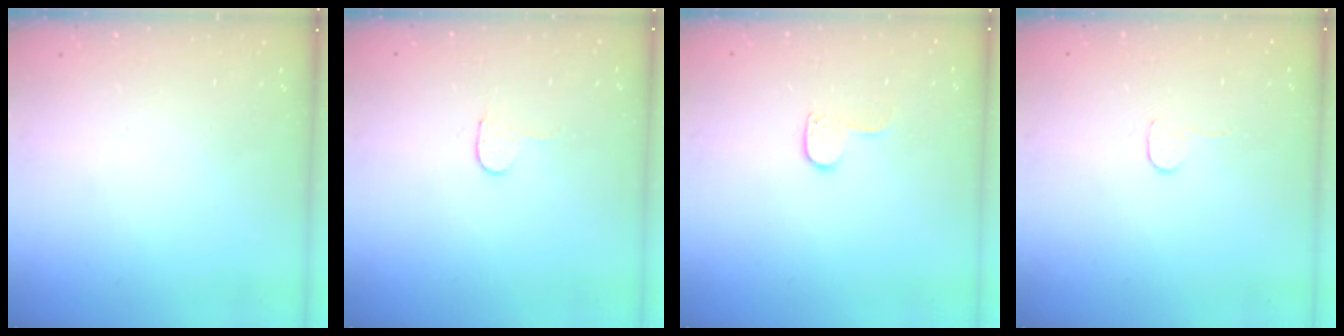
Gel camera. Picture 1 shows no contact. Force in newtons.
{"total": 2.3, "press": 2.3, "slide": 0.2}
{"total": 6.9, "press": 6.9, "slide": 0.5}
{"total": 2.7, "press": 2.7, "slide": 0.2}